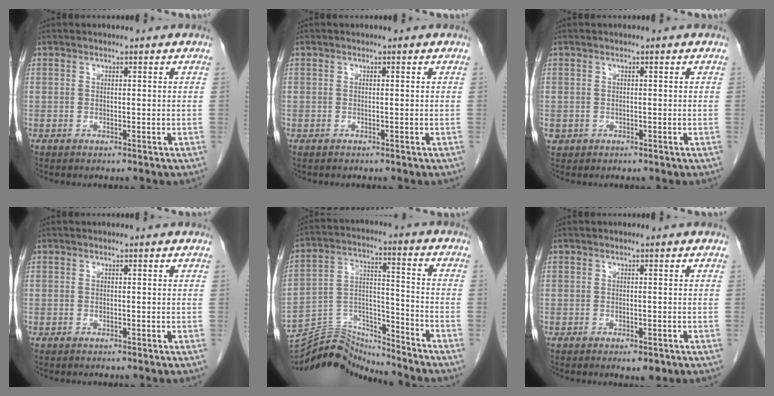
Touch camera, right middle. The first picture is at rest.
{"total": 0.0}
{"total": 1.0, "force": [-0.3, 0.9, 0.2], "torque": [-0.006, 0.004, 0.000]}
{"total": 0.0}
{"total": 13.5, "force": [-13.4, 0.5, 1.0], "torque": [-0.020, 0.032, -0.241]}
{"total": 2.1, "force": [-1.2, 0.7, 1.5], "torque": [-0.022, -0.004, -0.009]}